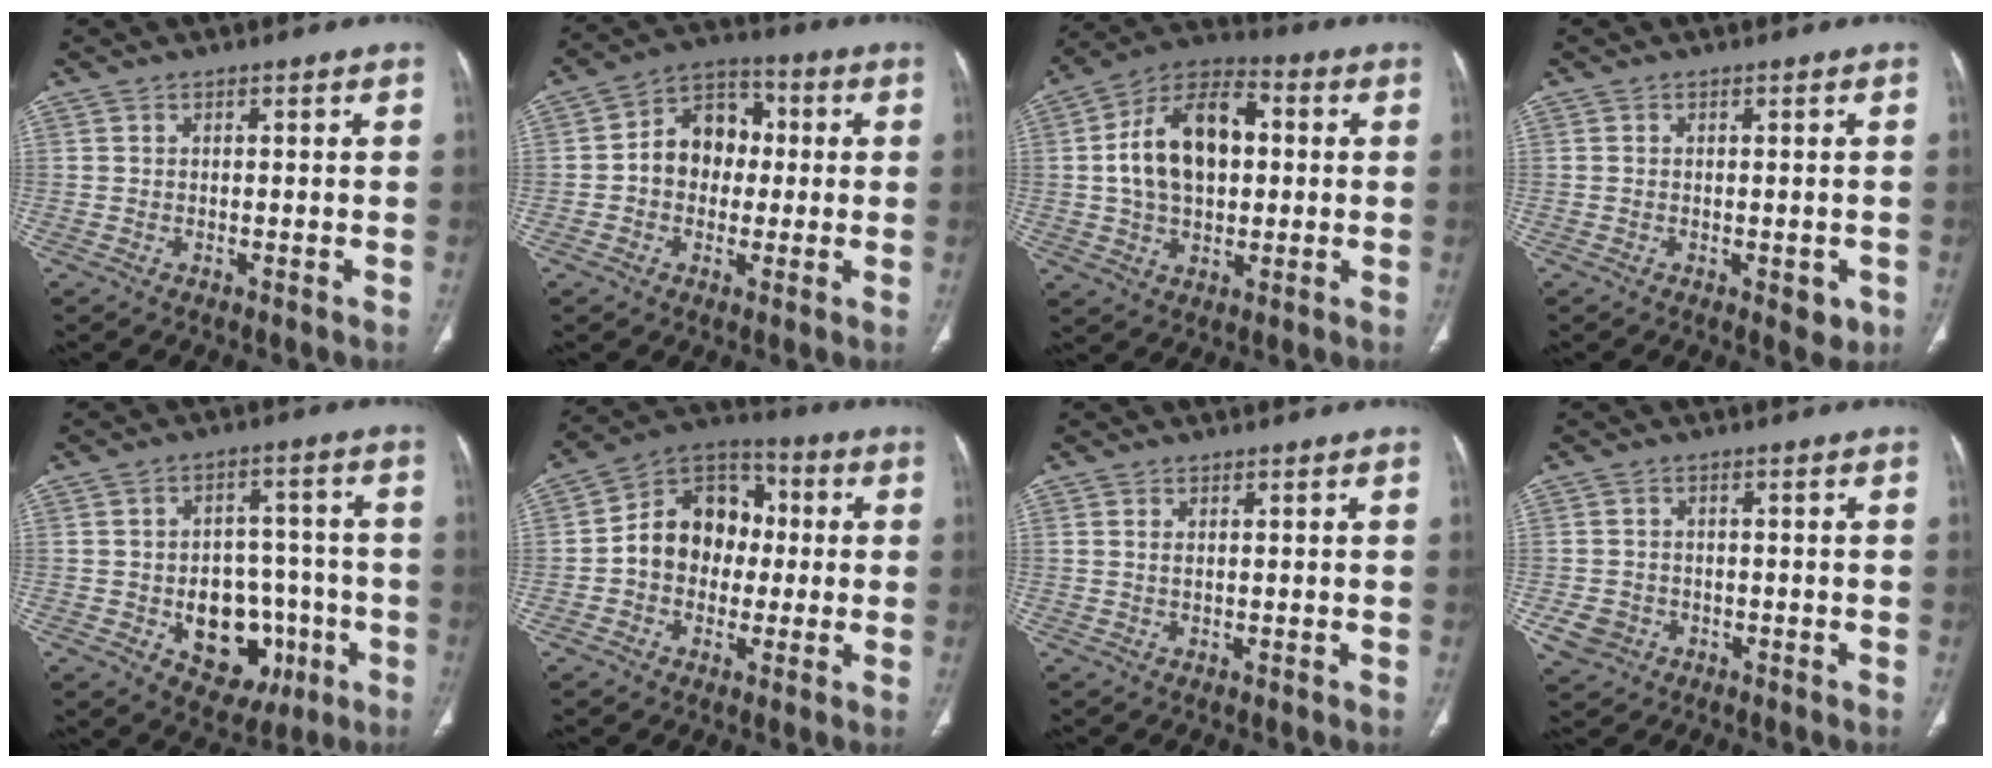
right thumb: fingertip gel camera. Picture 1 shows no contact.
{"total": 10.7, "force": [0.3, 8.4, 6.7], "torque": [-0.072, 0.029, -0.006]}
{"total": 16.7, "force": [1.8, 10.4, 13.0], "torque": [-0.208, 0.025, 0.024]}
{"total": 3.0, "force": [-1.0, 1.6, 2.4], "torque": [-0.016, -0.003, -0.007]}
{"total": 14.4, "force": [-4.1, 10.4, 9.1], "torque": [-0.079, 0.036, -0.041]}
{"total": 13.9, "force": [0.0, 11.0, 8.5], "torque": [-0.097, 0.036, -0.012]}
{"total": 0.9, "force": [0.3, 0.4, 0.8], "torque": [-0.020, 0.003, 0.008]}
{"total": 4.5, "force": [-1.7, 3.9, 1.4], "torque": [-0.024, 0.009, -0.022]}